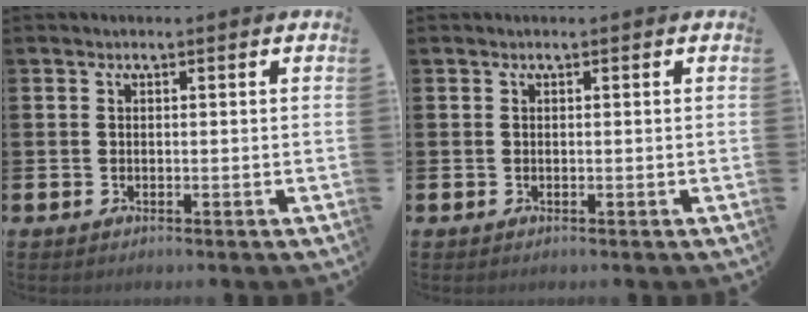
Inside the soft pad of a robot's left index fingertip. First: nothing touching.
{"total": 0.0}